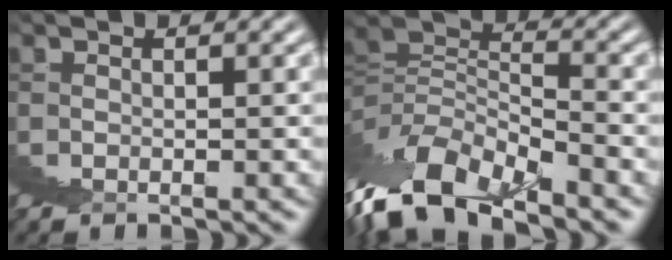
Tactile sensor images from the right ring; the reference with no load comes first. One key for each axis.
{"total": 6.4, "fx": -1.9, "fy": 2.4, "fz": 5.6, "tx": -0.098, "ty": -0.004, "tz": -0.030}